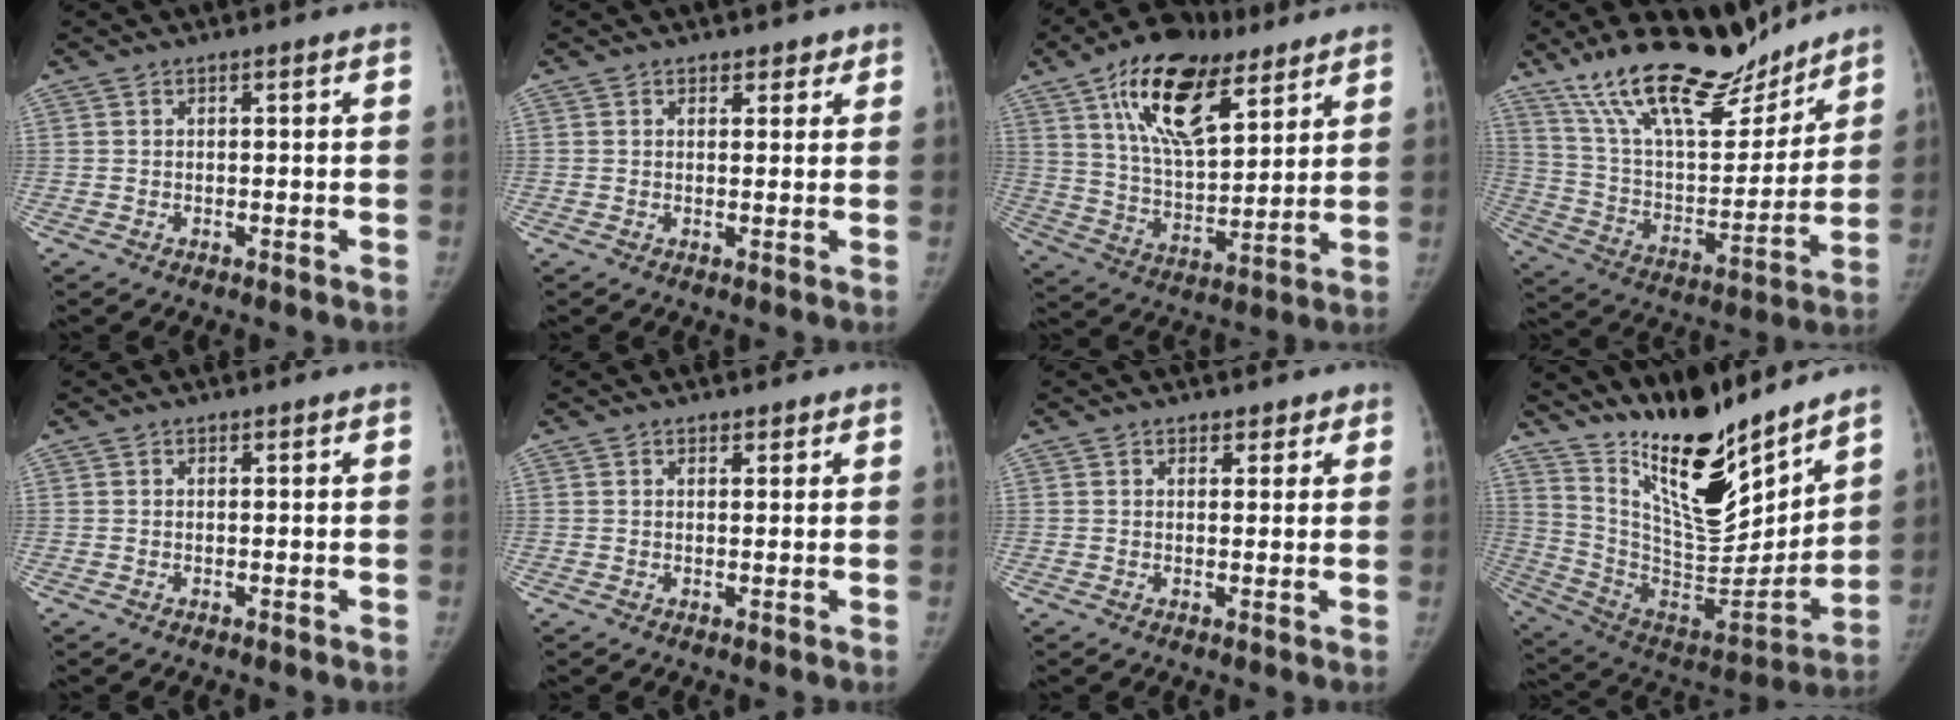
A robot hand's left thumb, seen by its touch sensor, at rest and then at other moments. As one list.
[{"total": 2.3, "force": [1.7, 1.4, 0.6], "torque": [0.016, -0.011, 0.017]}, {"total": 20.4, "force": [10.9, 9.4, 14.5], "torque": [-0.221, -0.038, 0.189]}, {"total": 23.6, "force": [18.5, 8.2, 12.1], "torque": [-0.164, -0.091, 0.316]}, {"total": 0.0}, {"total": 1.2, "force": [1.0, 0.7, 0.2], "torque": [0.007, -0.008, 0.009]}, {"total": 2.2, "force": [1.6, 1.4, 0.5], "torque": [0.019, -0.011, 0.015]}, {"total": 22.4, "force": [18.0, 6.2, 11.9], "torque": [-0.149, -0.123, 0.314]}]